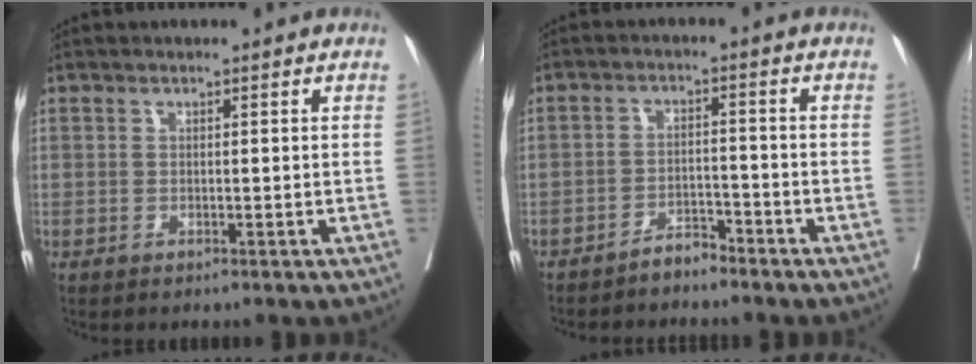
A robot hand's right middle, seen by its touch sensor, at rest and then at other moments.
{"total": 2.9, "force": [-2.8, 0.6, 0.7], "torque": [-0.011, -0.002, -0.049]}